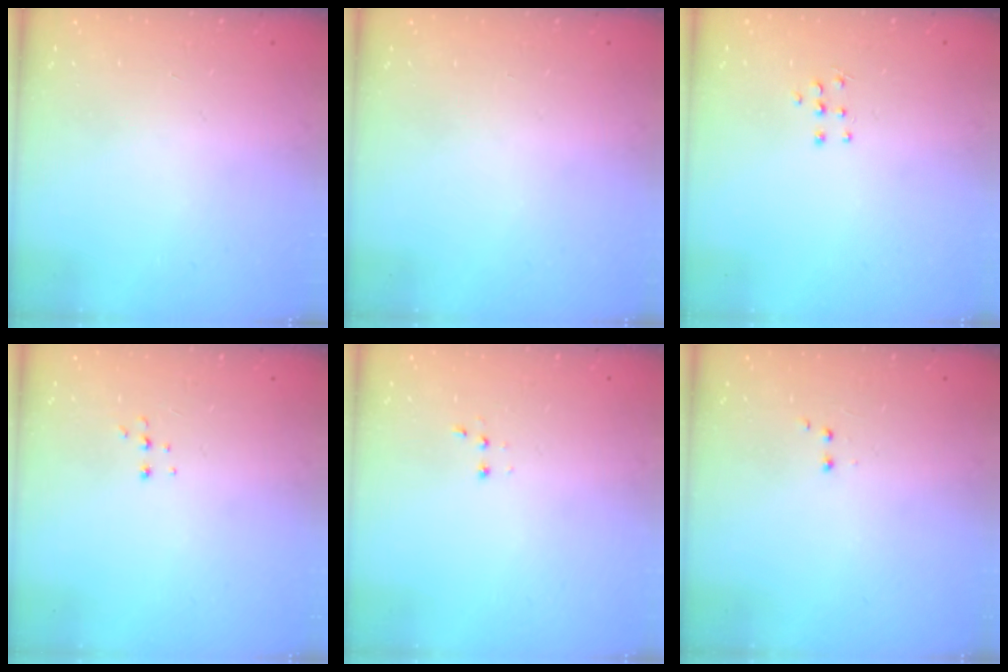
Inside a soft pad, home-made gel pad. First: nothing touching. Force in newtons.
{"total": 0.0}
{"total": 5.0, "press": 4.9, "slide": 0.5}
{"total": 5.0, "press": 4.9, "slide": 0.9}
{"total": 2.8, "press": 2.7, "slide": 0.7}
{"total": 1.9, "press": 1.8, "slide": 0.5}